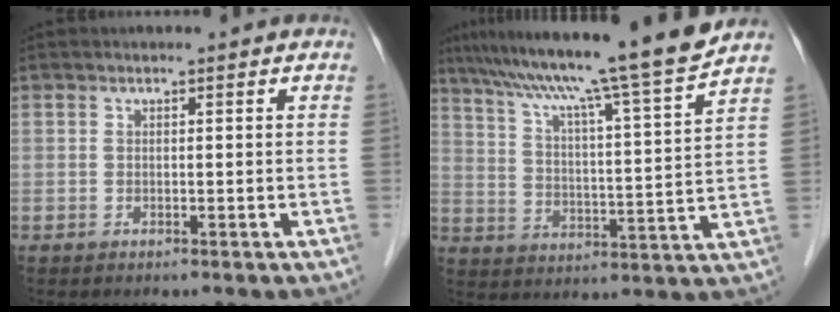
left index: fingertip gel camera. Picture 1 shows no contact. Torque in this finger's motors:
{"motor_torque": [0.21, -0.32, 0.72, 0.21]}